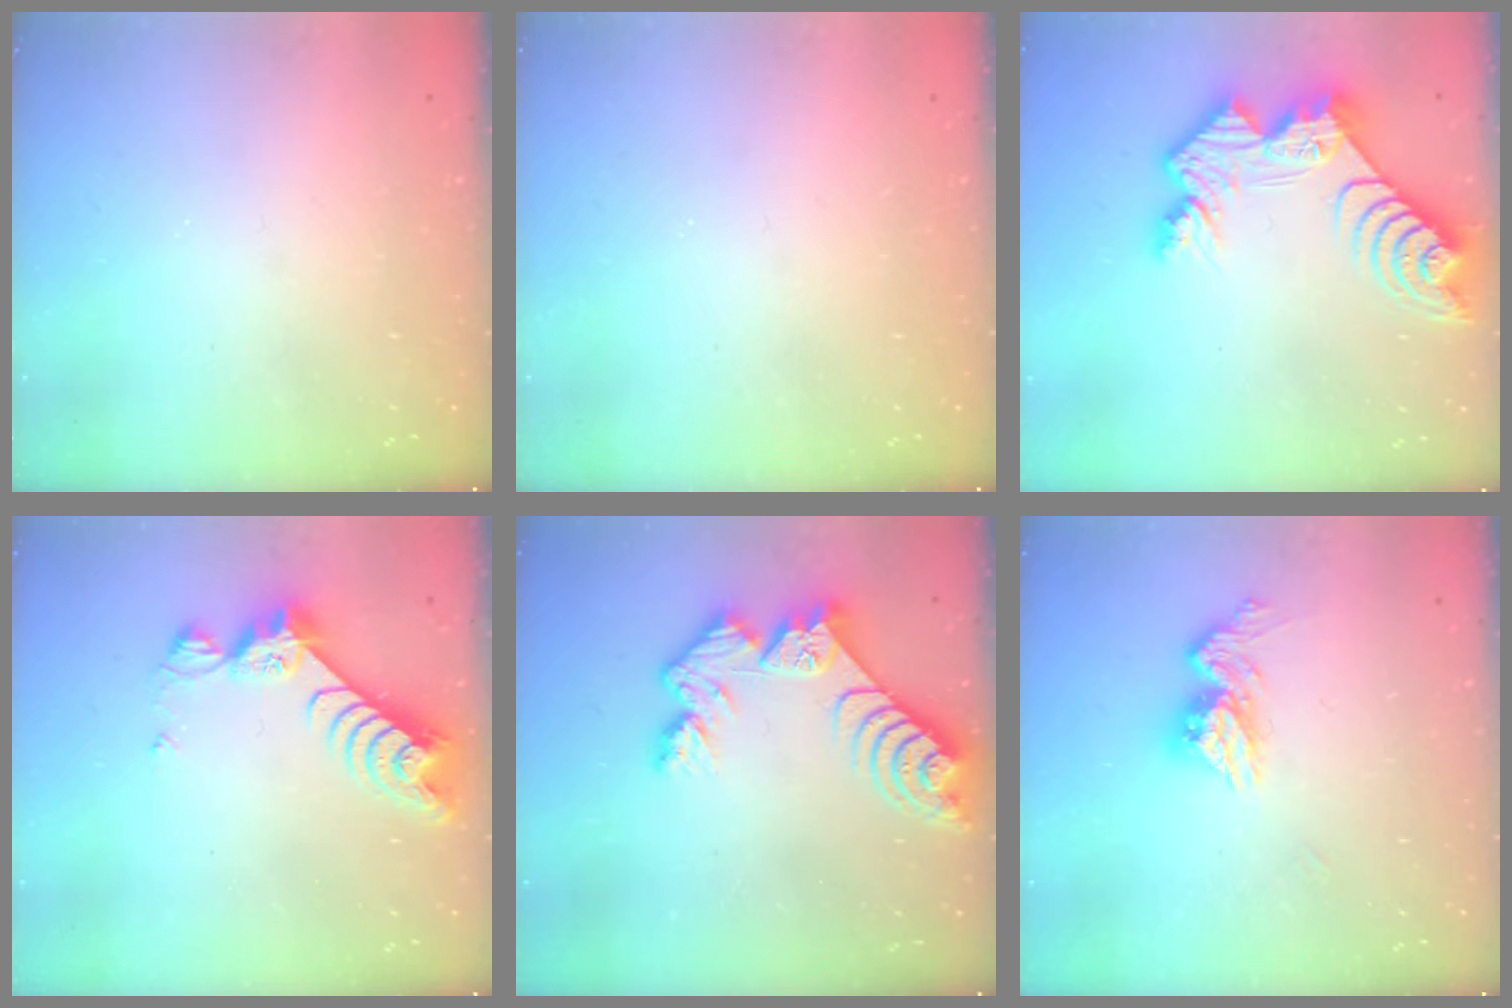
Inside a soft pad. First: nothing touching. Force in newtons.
{"total": 0.0}
{"total": 13.9, "press": 13.9, "slide": 1.0}
{"total": 9.0, "press": 8.9, "slide": 0.9}
{"total": 11.8, "press": 11.8, "slide": 1.1}
{"total": 10.7, "press": 10.6, "slide": 1.0}